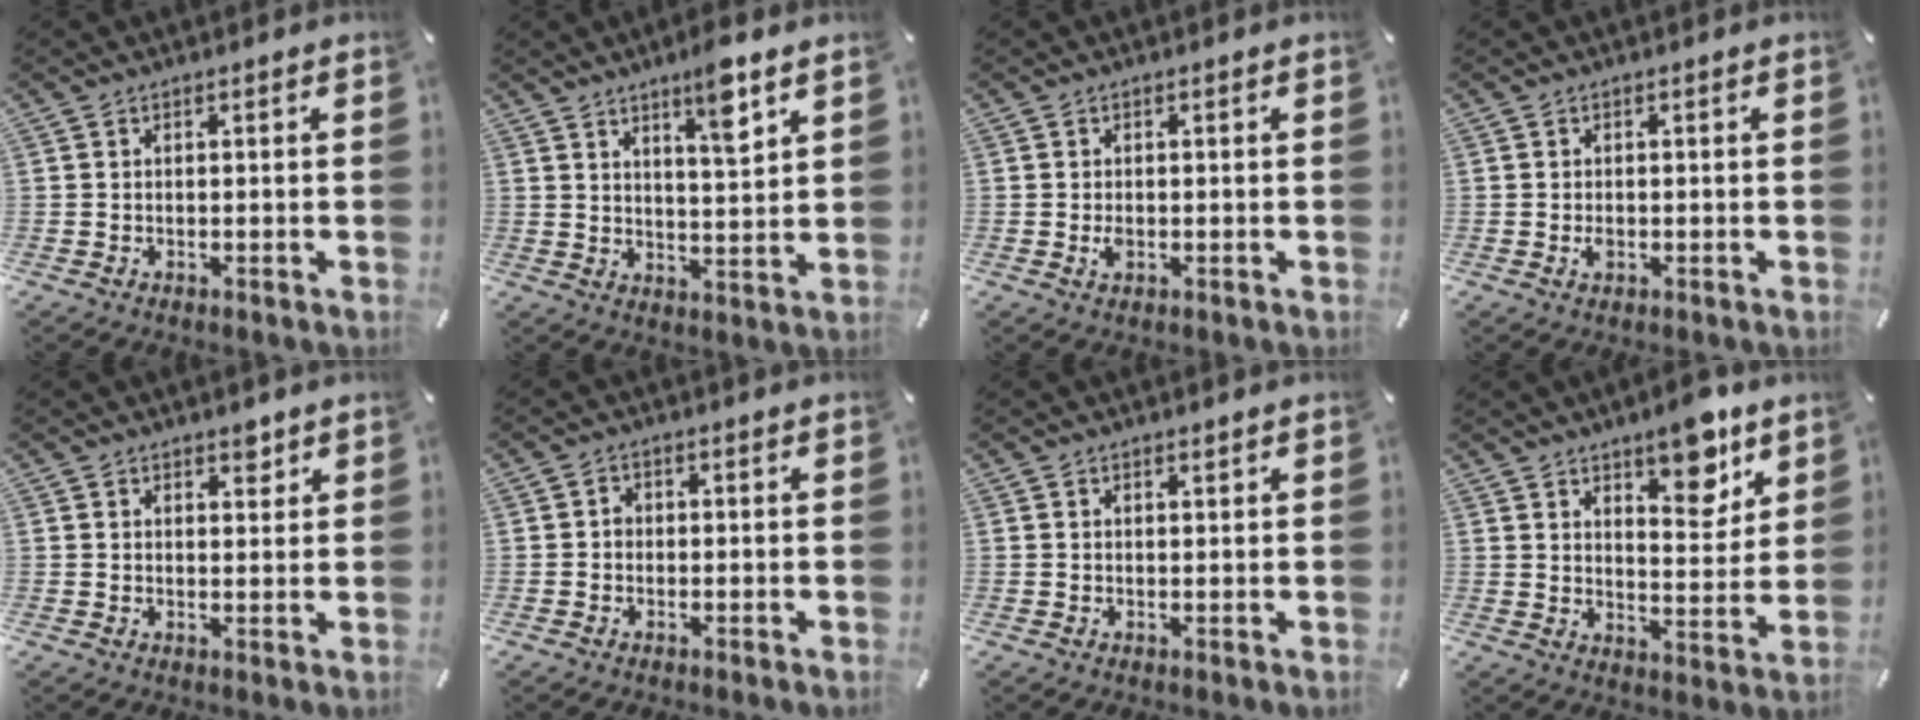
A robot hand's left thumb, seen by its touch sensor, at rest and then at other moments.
{"total": 8.0, "force": [5.8, 1.4, 5.2], "torque": [-0.071, -0.039, 0.093]}
{"total": 1.4, "force": [-0.1, 0.8, 1.2], "torque": [-0.024, 0.000, -0.002]}
{"total": 1.1, "force": [-0.2, 0.6, 0.9], "torque": [-0.017, 0.001, -0.004]}
{"total": 2.7, "force": [2.0, 1.5, 0.9], "torque": [0.009, -0.014, 0.031]}
{"total": 1.3, "force": [-0.3, 1.1, 0.6], "torque": [-0.013, 0.006, -0.008]}
{"total": 0.6, "force": [0.6, 0.2, 0.2], "torque": [-0.005, -0.001, 0.012]}
{"total": 10.9, "force": [7.8, 4.6, 6.1], "torque": [-0.071, -0.050, 0.130]}